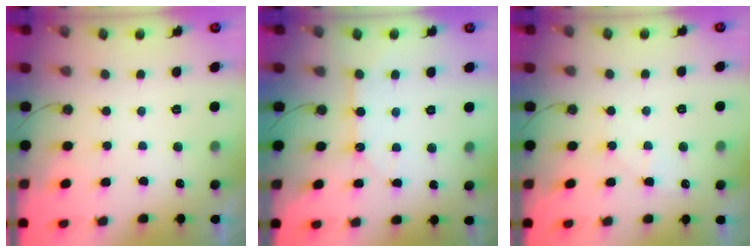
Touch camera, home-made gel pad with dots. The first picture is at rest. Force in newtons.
{"total": 7.0, "press": 7.0, "slide": 0.2}
{"total": 5.6, "press": 5.6, "slide": 0.6}